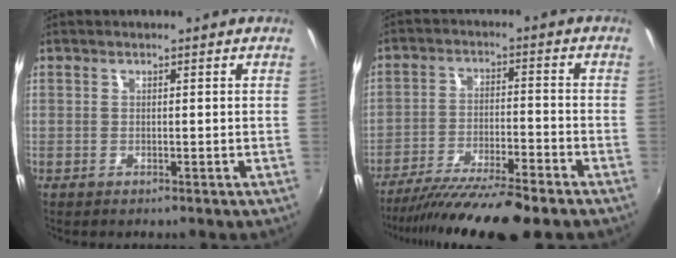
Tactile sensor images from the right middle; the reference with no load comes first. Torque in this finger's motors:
{"motor_torque": [1.13, -1.01, 0.28, 0.09]}